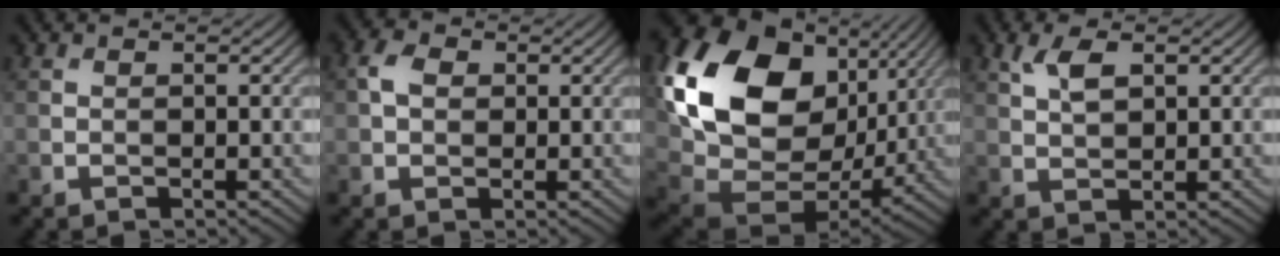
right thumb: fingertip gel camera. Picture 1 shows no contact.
{"total": 2.7, "force": [0.5, 2.0, 1.7], "torque": [-0.040, 0.005, 0.003]}
{"total": 20.1, "force": [5.6, 14.5, 12.8], "torque": [-0.308, -0.008, 0.121]}
{"total": 3.5, "force": [1.6, 1.6, 2.7], "torque": [-0.063, 0.003, 0.034]}